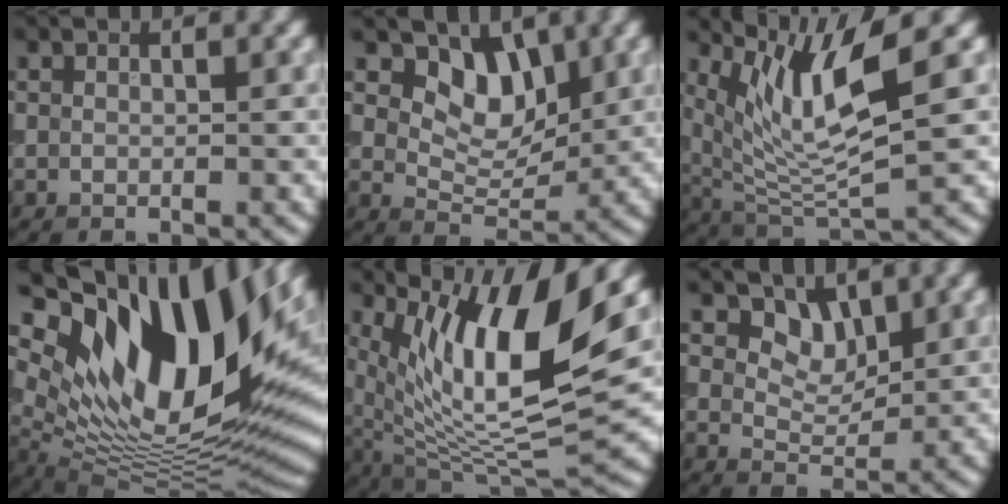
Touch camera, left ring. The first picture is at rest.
{"total": 4.6, "force": [2.4, 2.9, 2.7], "torque": [-0.042, -0.012, 0.035]}
{"total": 7.2, "force": [3.6, 1.5, 6.0], "torque": [-0.122, -0.009, 0.073]}
{"total": 18.1, "force": [7.8, 8.2, 14.1], "torque": [-0.250, 0.002, 0.131]}
{"total": 13.1, "force": [5.0, 4.1, 11.4], "torque": [-0.195, 0.002, 0.089]}
{"total": 3.1, "force": [1.9, 1.9, 1.4], "torque": [-0.030, -0.020, 0.038]}